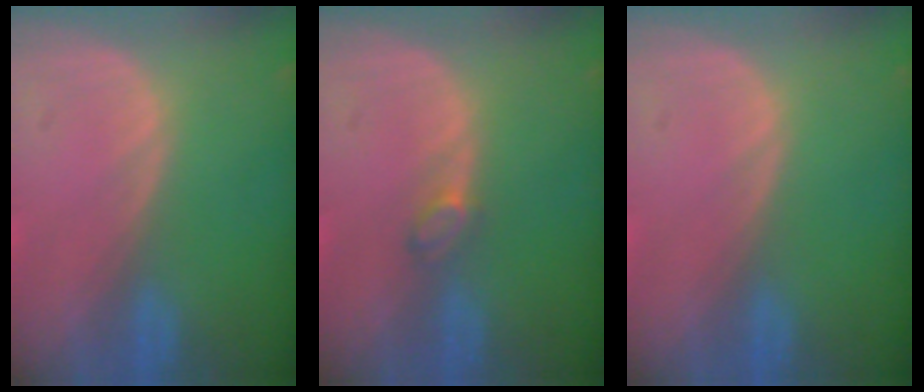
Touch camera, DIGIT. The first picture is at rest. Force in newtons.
{"total": 1.6, "press": 1.6, "slide": 0.2}
{"total": 0.0}